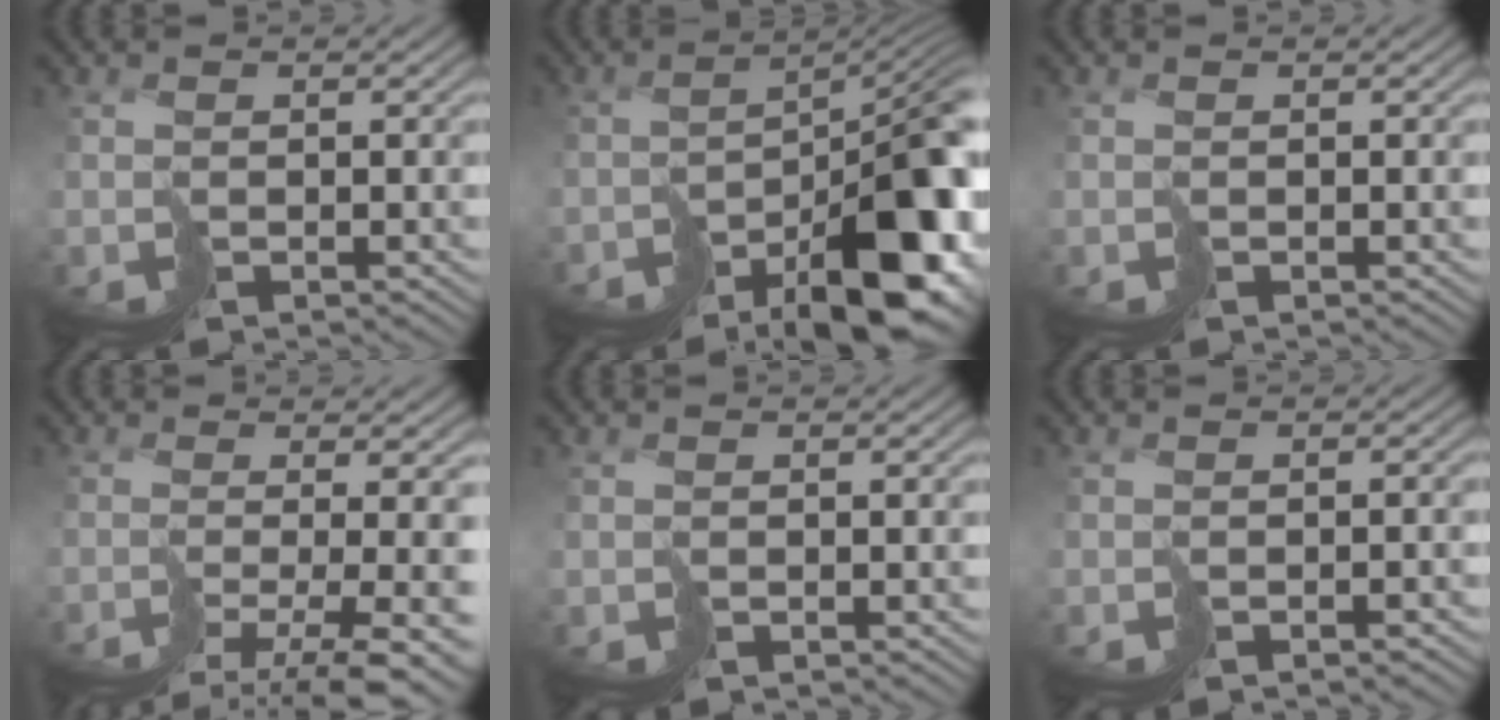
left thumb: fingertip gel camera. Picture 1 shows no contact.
{"total": 13.9, "force": [-7.5, 5.6, 10.2], "torque": [-0.109, -0.022, -0.104]}
{"total": 0.0}
{"total": 9.2, "force": [-4.0, 2.2, 8.0], "torque": [-0.102, -0.027, -0.026]}
{"total": 0.0}
{"total": 1.6, "force": [-1.4, 0.3, 0.7], "torque": [-0.002, 0.001, -0.020]}